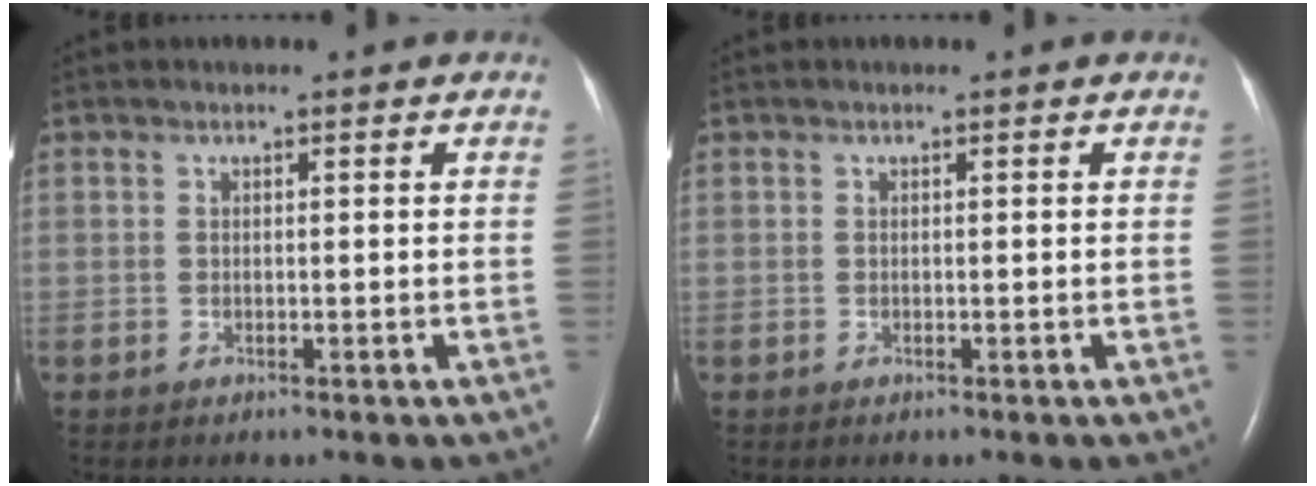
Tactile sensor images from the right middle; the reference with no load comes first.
{"total": 0.0}